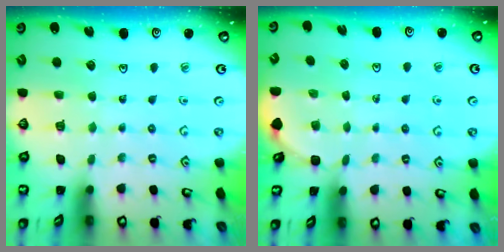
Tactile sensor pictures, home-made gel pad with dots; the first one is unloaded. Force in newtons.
{"total": 0.9, "press": 0.9, "slide": 0.1}